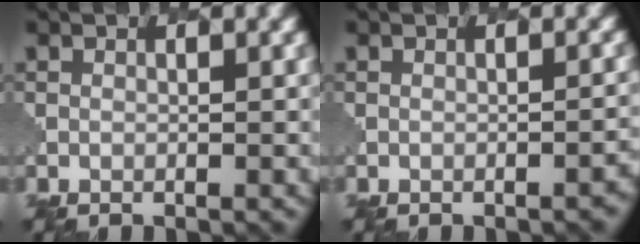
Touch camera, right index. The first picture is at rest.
{"total": 1.8, "force": [-1.2, 0.5, 1.2], "torque": [-0.004, 0.005, -0.016]}